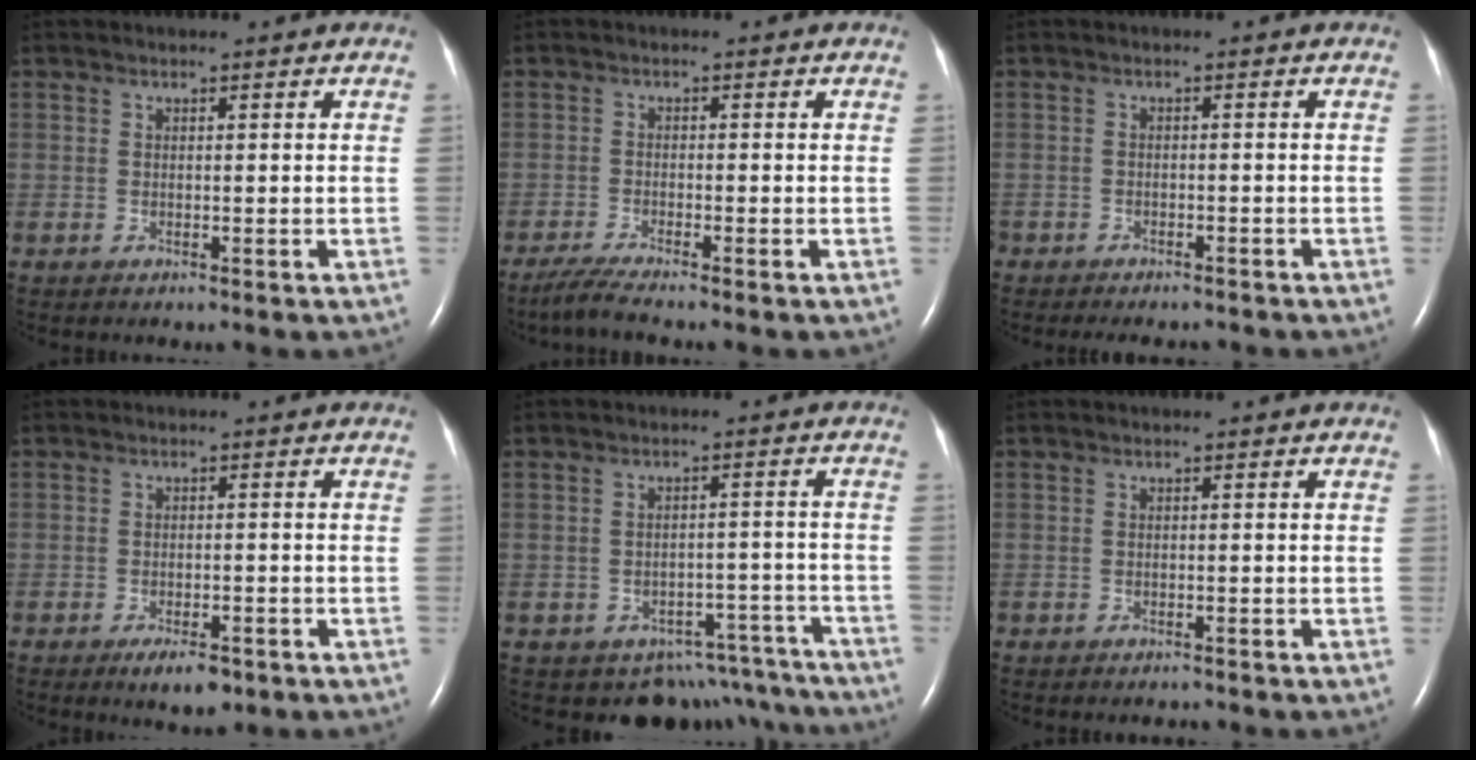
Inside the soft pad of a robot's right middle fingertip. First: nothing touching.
{"total": 3.4, "force": [-2.9, -0.5, 1.8], "torque": [-0.045, -0.012, -0.061]}
{"total": 6.5, "force": [-5.7, 2.3, 2.2], "torque": [-0.026, -0.003, -0.073]}
{"total": 3.8, "force": [-2.5, 1.3, 2.6], "torque": [-0.046, -0.004, -0.034]}
{"total": 11.8, "force": [-10.3, 5.6, 0.8], "torque": [0.005, 0.037, -0.110]}
{"total": 1.1, "force": [-1.0, 0.3, 0.2], "torque": [-0.007, -0.003, -0.015]}